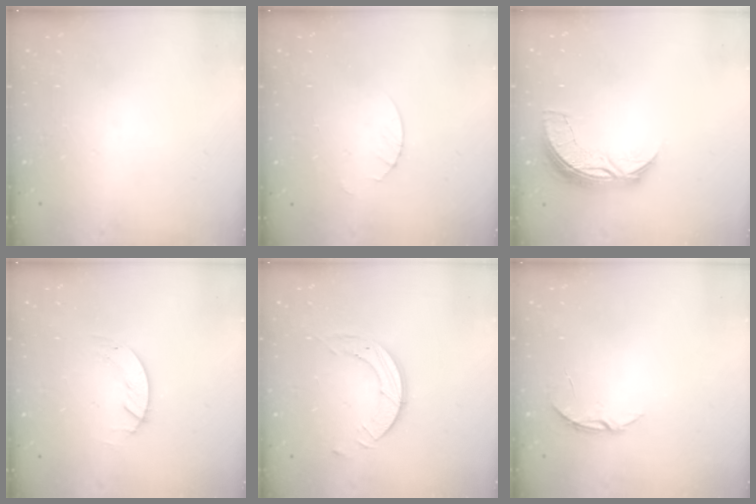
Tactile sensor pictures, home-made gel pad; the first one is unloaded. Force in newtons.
{"total": 1.9, "press": 1.9, "slide": 0.2}
{"total": 7.9, "press": 7.9, "slide": 0.5}
{"total": 1.4, "press": 1.4, "slide": 0.2}
{"total": 7.1, "press": 7.1, "slide": 0.7}
{"total": 3.7, "press": 3.7, "slide": 0.3}